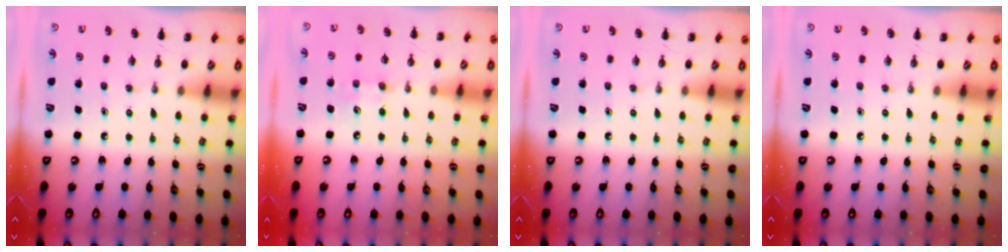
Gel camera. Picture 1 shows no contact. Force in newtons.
{"total": 6.6, "press": 6.4, "slide": 1.8}
{"total": 0.0}
{"total": 0.0}